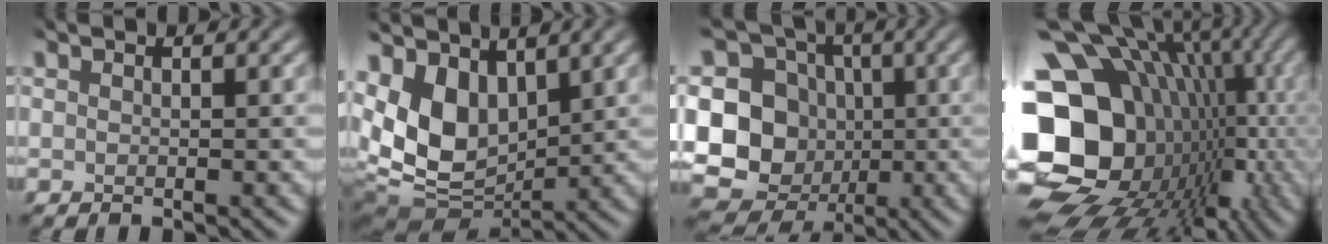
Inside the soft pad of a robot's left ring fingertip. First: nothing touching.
{"total": 9.9, "force": [1.4, 6.7, 7.2], "torque": [-0.153, 0.004, 0.039]}
{"total": 13.2, "force": [-2.4, 11.7, 5.5], "torque": [-0.104, 0.008, -0.063]}
{"total": 19.8, "force": [-4.0, 16.2, 10.7], "torque": [-0.181, -0.005, -0.052]}